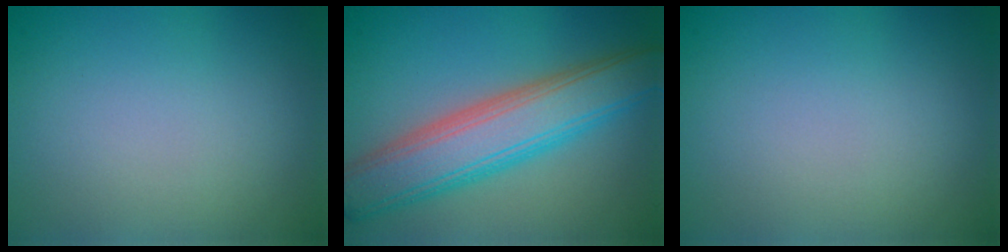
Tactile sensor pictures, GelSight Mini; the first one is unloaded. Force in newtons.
{"total": 7.7, "press": 7.6, "slide": 0.5}
{"total": 0.0}